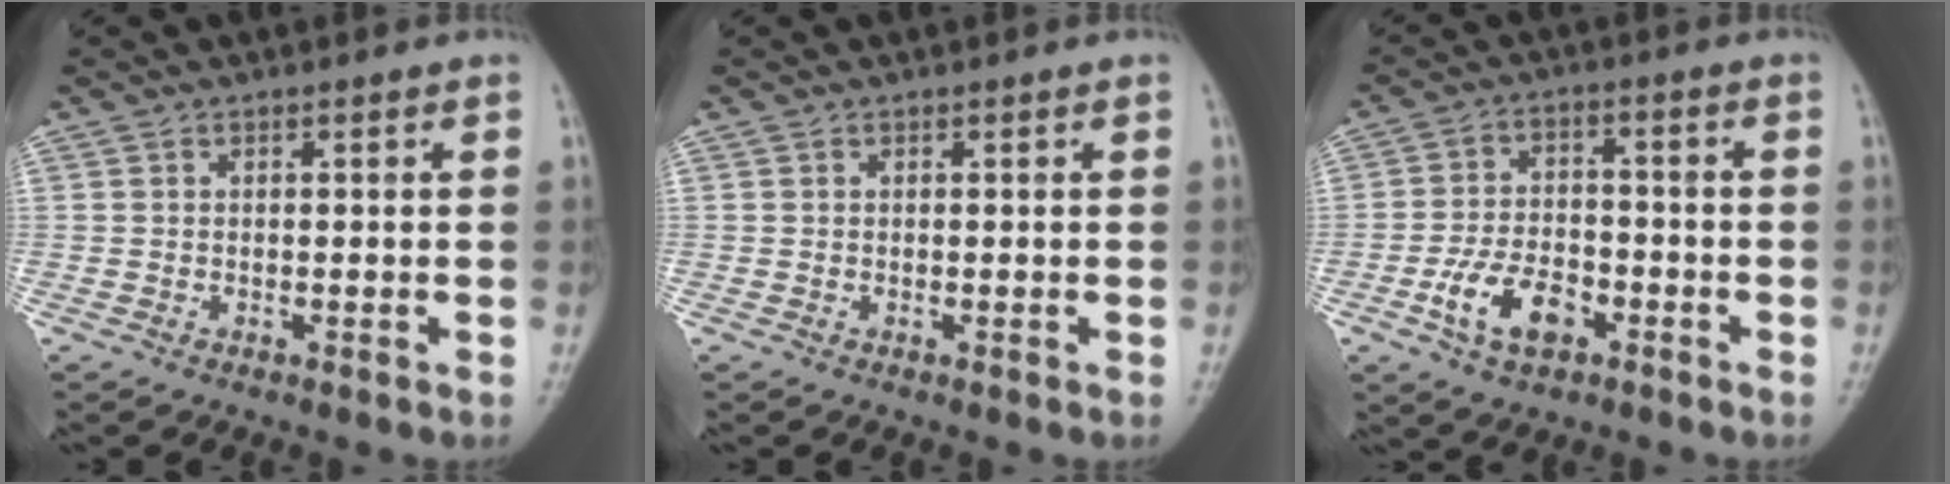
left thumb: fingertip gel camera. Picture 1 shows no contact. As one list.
[{"total": 0.0}, {"total": 9.1, "force": [-4.2, 5.3, 6.1], "torque": [-0.104, 0.025, -0.077]}]